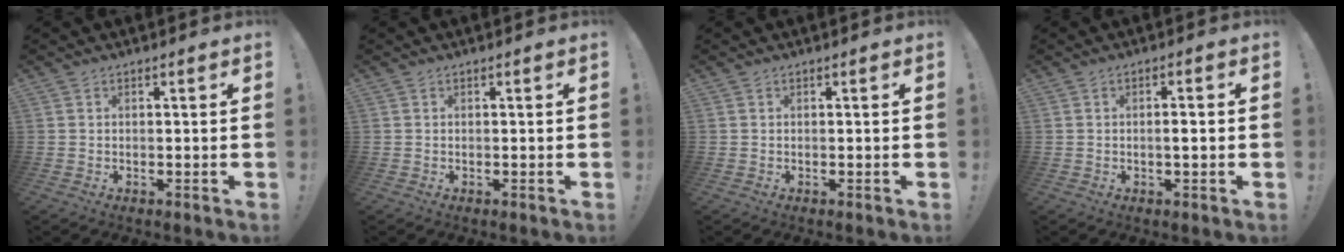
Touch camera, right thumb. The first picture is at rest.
{"total": 0.0}
{"total": 0.0}
{"total": 2.4, "force": [-0.4, 0.2, 2.3], "torque": [-0.038, 0.000, -0.011]}